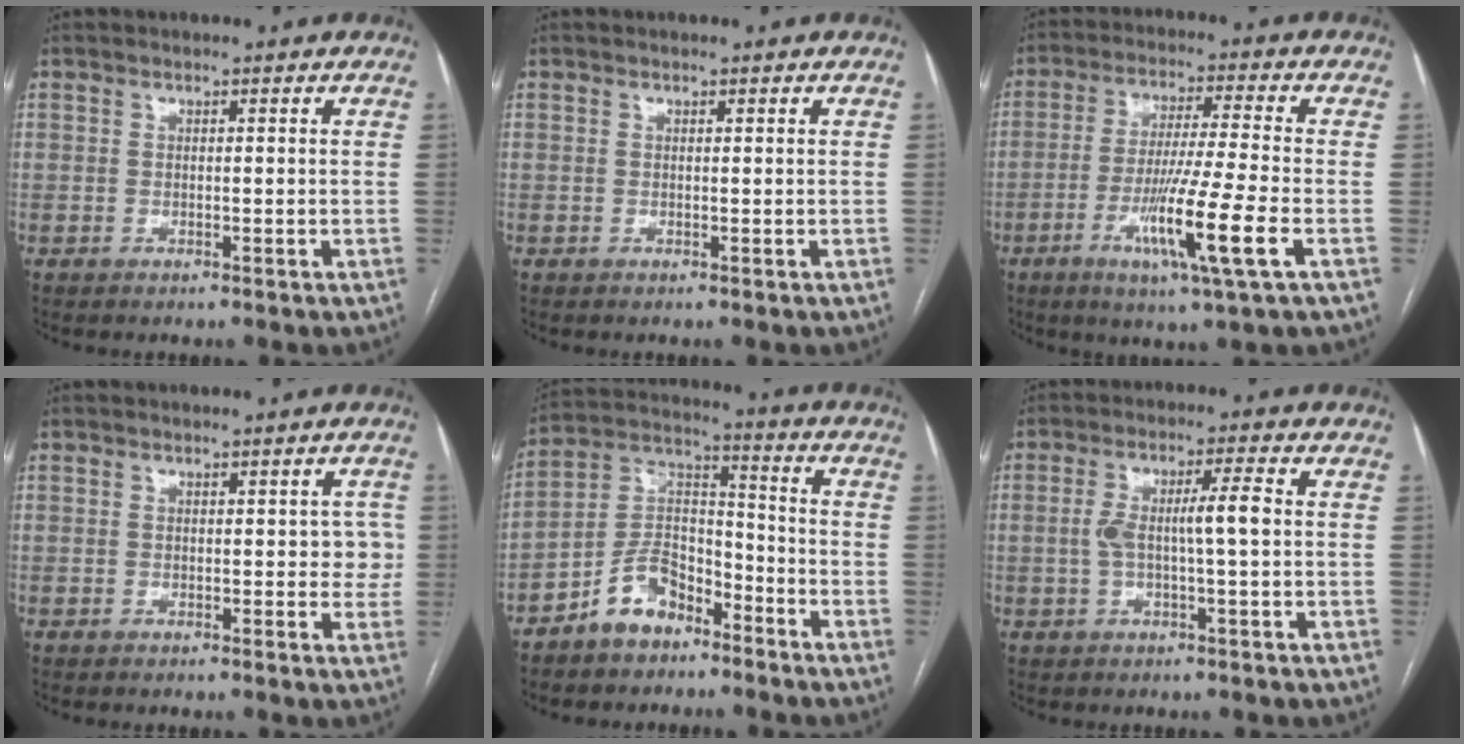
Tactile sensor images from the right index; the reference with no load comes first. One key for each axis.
{"total": 0.0}
{"total": 11.9, "fx": -4.2, "fy": -1.0, "fz": 11.0, "tx": -0.208, "ty": -0.022, "tz": -0.078}
{"total": 3.0, "fx": 0.3, "fy": 1.8, "fz": 2.3, "tx": -0.016, "ty": 0.012, "tz": 0.002}
{"total": 9.3, "fx": -6.2, "fy": 5.0, "fz": 4.8, "tx": -0.097, "ty": 0.024, "tz": -0.118}
{"total": 6.0, "fx": -0.1, "fy": 0.3, "fz": 6.0, "tx": -0.115, "ty": 0.014, "tz": 0.001}